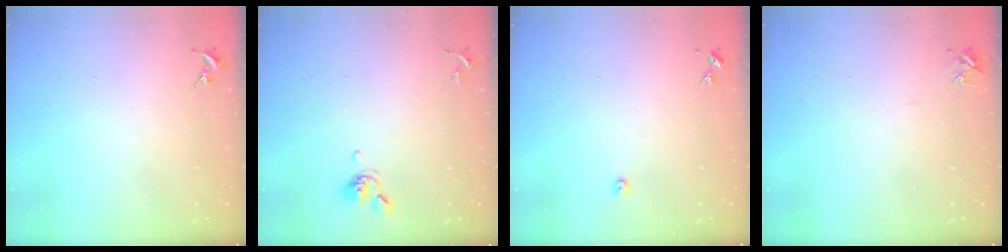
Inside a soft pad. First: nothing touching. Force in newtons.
{"total": 6.2, "press": 6.1, "slide": 1.1}
{"total": 2.2, "press": 2.2, "slide": 0.3}
{"total": 3.4, "press": 3.3, "slide": 0.5}